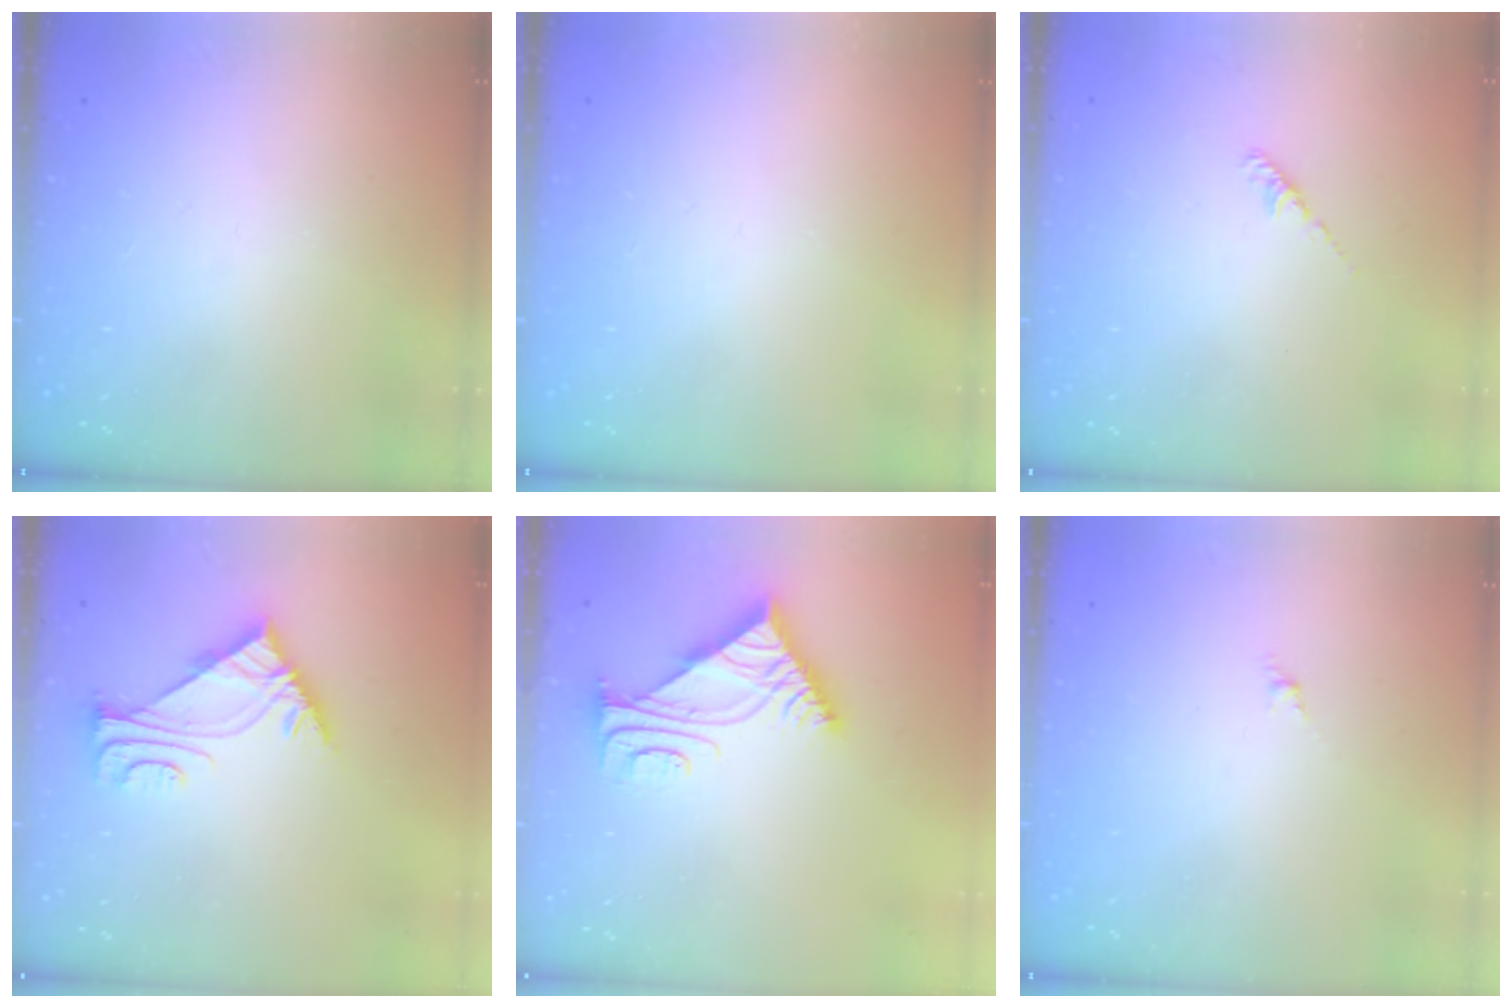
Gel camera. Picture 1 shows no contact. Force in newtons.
{"total": 0.0}
{"total": 2.2, "press": 2.1, "slide": 0.6}
{"total": 6.0, "press": 5.9, "slide": 1.0}
{"total": 7.0, "press": 7.0, "slide": 0.2}
{"total": 1.1, "press": 1.0, "slide": 0.5}